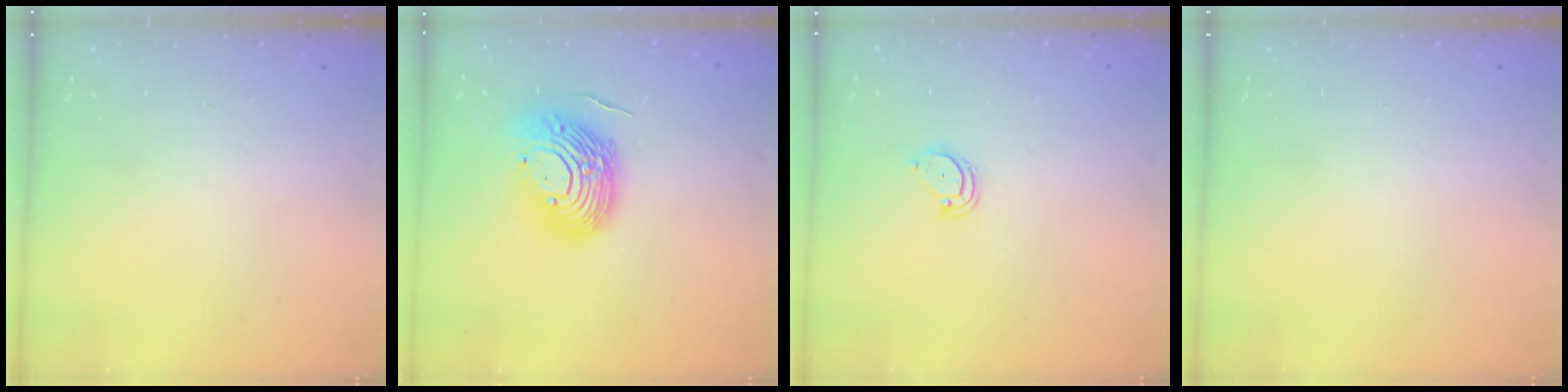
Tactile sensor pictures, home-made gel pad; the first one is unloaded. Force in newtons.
{"total": 14.9, "press": 14.7, "slide": 2.7}
{"total": 2.9, "press": 2.9, "slide": 0.2}
{"total": 0.0}